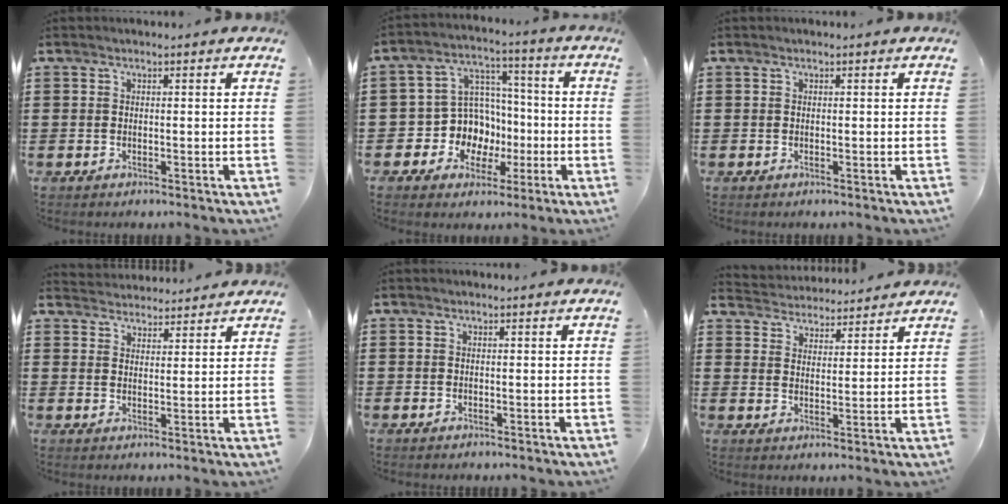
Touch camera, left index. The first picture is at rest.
{"total": 9.7, "force": [-1.6, 9.1, 2.9], "torque": [-0.102, 0.008, -0.021]}
{"total": 0.0}
{"total": 3.1, "force": [3.0, 0.3, -0.4], "torque": [-0.001, -0.008, 0.058]}
{"total": 0.0}
{"total": 3.9, "force": [3.8, 0.4, -0.4], "torque": [-0.011, -0.022, 0.068]}